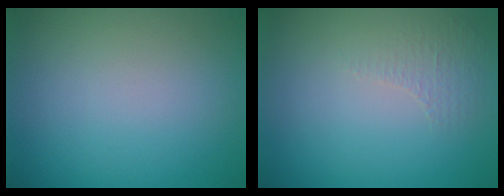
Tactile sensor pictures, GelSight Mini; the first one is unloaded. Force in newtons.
{"total": 0.9, "press": 0.5, "slide": 0.8}